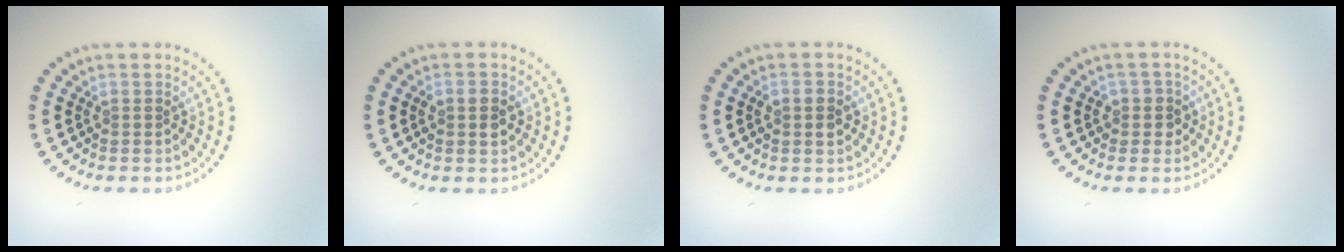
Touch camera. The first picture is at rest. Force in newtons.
{"total": 1.8, "press": 1.8, "slide": 0.1}
{"total": 1.4, "press": 1.4, "slide": 0.2}
{"total": 1.7, "press": 1.5, "slide": 0.9}